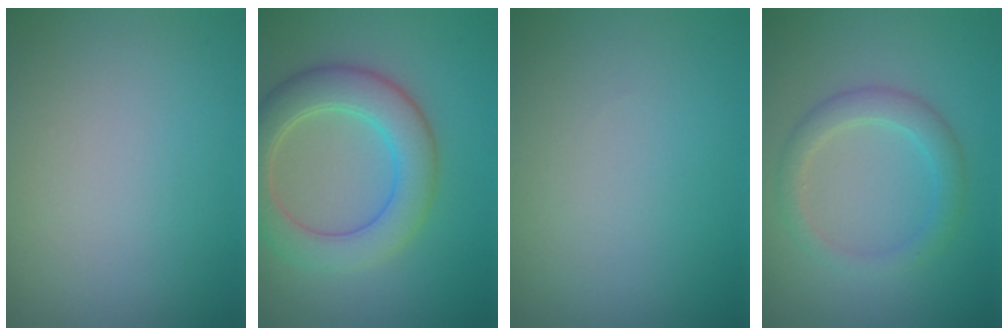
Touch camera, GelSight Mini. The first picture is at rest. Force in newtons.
{"total": 6.0, "press": 6.0, "slide": 0.3}
{"total": 0.0}
{"total": 2.7, "press": 2.7, "slide": 0.1}